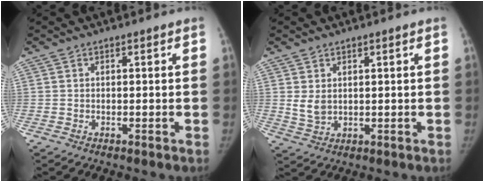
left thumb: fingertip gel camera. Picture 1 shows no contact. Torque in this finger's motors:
{"motor_torque": [-0.19, 0.14, 0.85, -0.50, 0.11]}